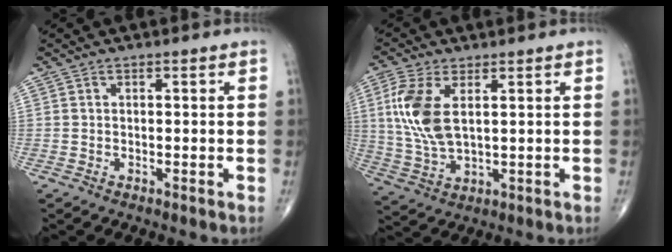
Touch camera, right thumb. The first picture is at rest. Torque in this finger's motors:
{"motor_torque": [-0.54, 0.86, 1.02, 0.34, 0.08]}